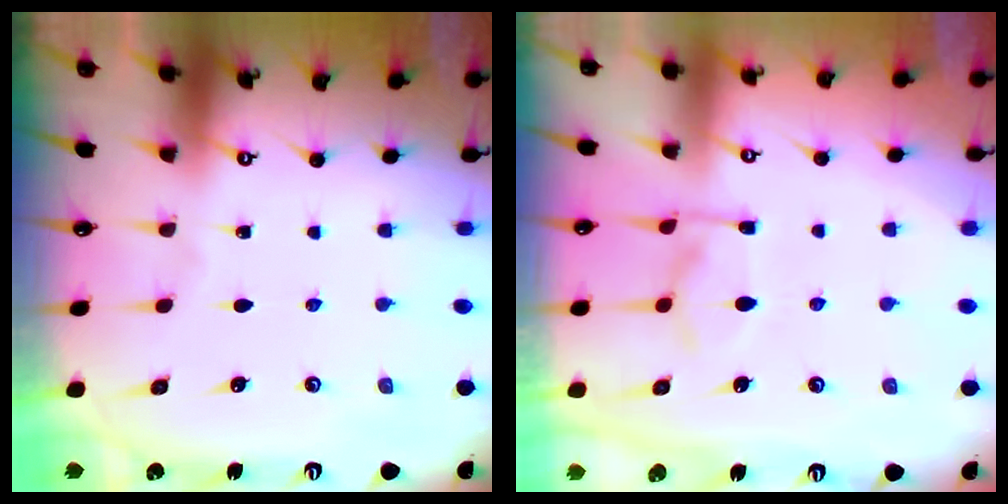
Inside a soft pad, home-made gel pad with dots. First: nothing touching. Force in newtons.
{"total": 9.0, "press": 9.0, "slide": 1.2}